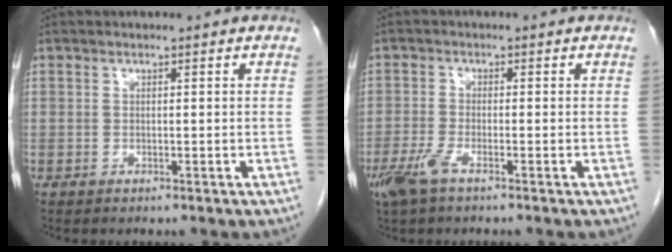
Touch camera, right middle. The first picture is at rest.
{"total": 3.9, "force": [-2.4, 0.7, 2.9], "torque": [-0.071, -0.009, -0.051]}